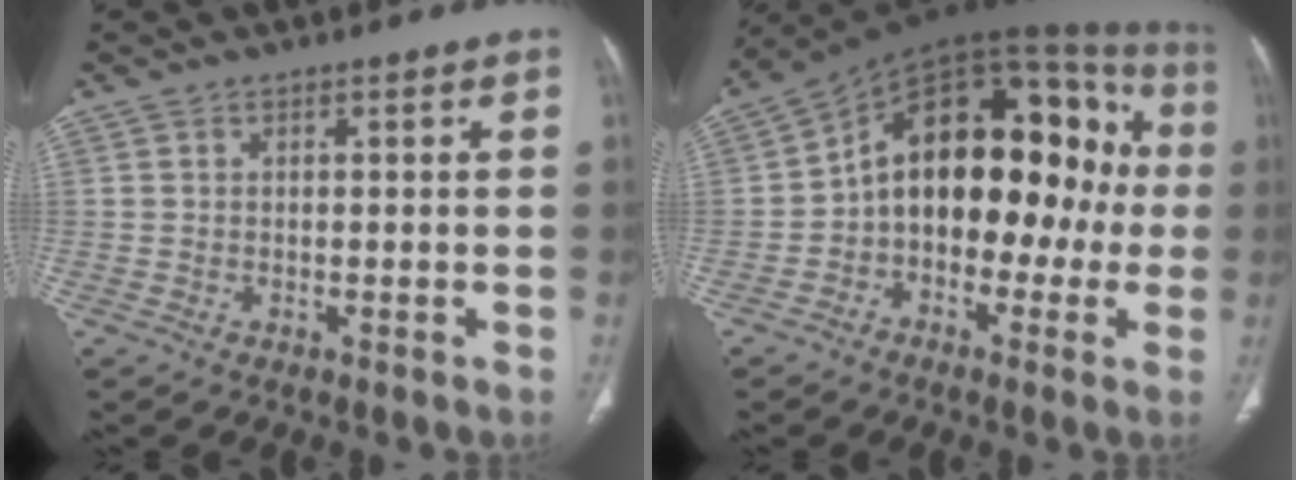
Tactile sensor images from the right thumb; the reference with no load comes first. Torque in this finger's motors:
{"motor_torque": [-0.13, 1.52, 0.61, 0.11, 0.31]}